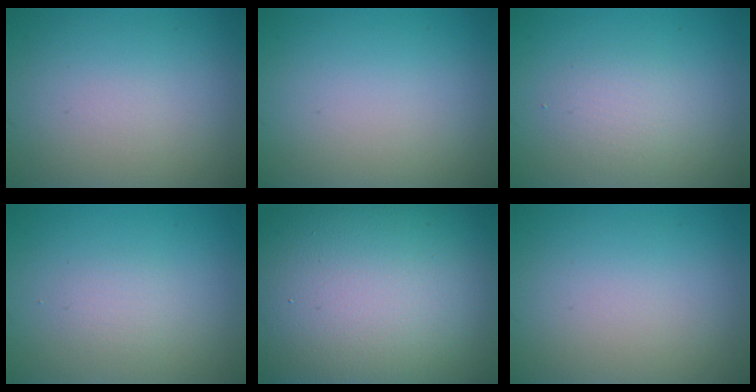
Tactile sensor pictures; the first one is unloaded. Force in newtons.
{"total": 0.0}
{"total": 2.0, "press": 2.0, "slide": 0.1}
{"total": 1.1, "press": 1.1, "slide": 0.1}
{"total": 21.2, "press": 21.2, "slide": 1.4}
{"total": 0.0}